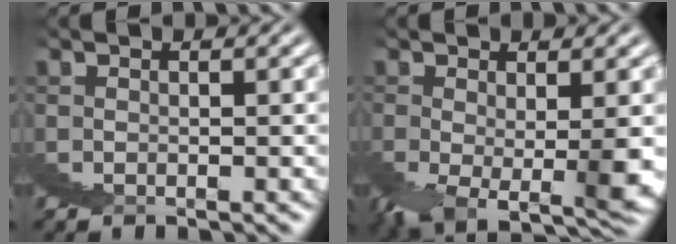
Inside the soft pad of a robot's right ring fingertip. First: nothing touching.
{"total": 3.5, "force": [-0.4, -2.2, 2.8], "torque": [-0.005, 0.006, -0.006]}